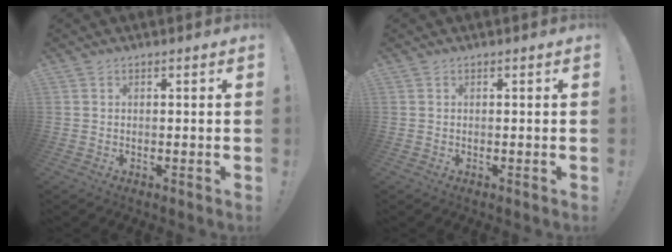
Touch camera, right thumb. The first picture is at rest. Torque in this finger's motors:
{"motor_torque": [-0.03, 0.03, -0.10, 0.08, 0.00]}